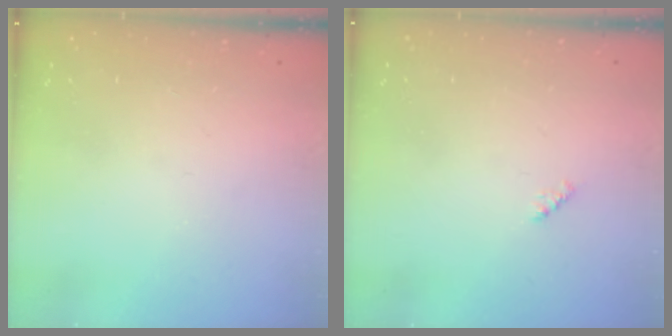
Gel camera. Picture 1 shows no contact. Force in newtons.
{"total": 2.4, "press": 2.4, "slide": 0.4}